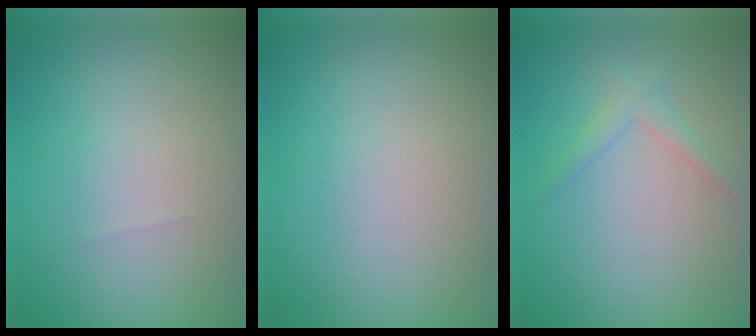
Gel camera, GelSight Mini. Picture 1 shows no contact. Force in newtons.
{"total": 0.0}
{"total": 1.5, "press": 1.5, "slide": 0.1}